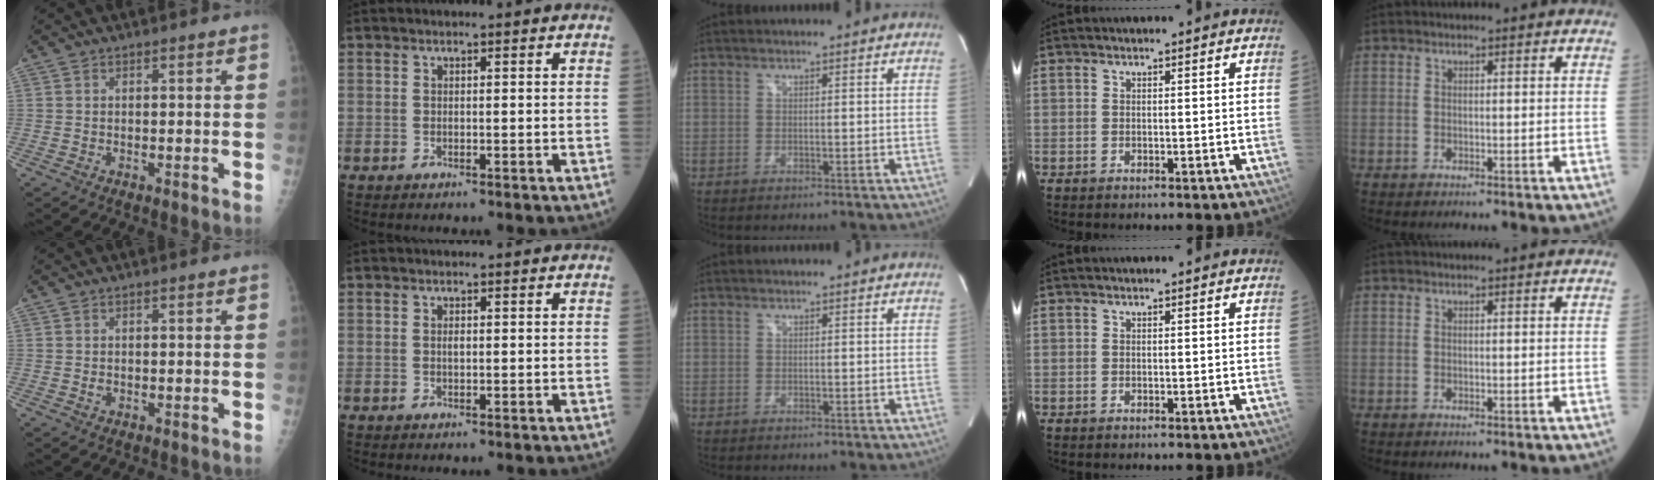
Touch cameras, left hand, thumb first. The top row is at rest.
{"thumb": {"total": 0.8, "force": [-0.1, 0.7, 0.5], "torque": [-0.007, 0.001, -0.001]}, "index": {"total": 0.7, "force": [0.0, 0.3, 0.6], "torque": [-0.012, -0.003, -0.002]}}